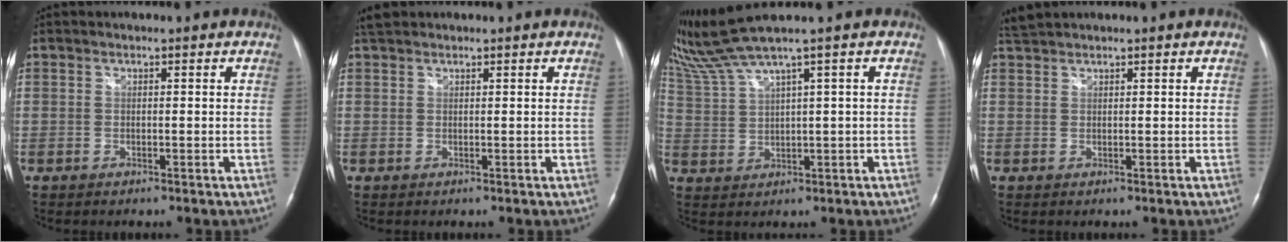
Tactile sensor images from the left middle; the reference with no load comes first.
{"total": 2.0, "force": [1.9, 0.6, 0.6], "torque": [-0.020, 0.020, 0.036]}
{"total": 5.5, "force": [4.4, -2.1, 2.7], "torque": [-0.073, 0.006, 0.101]}
{"total": 2.0, "force": [2.0, -0.2, 0.4], "torque": [-0.016, 0.018, 0.044]}